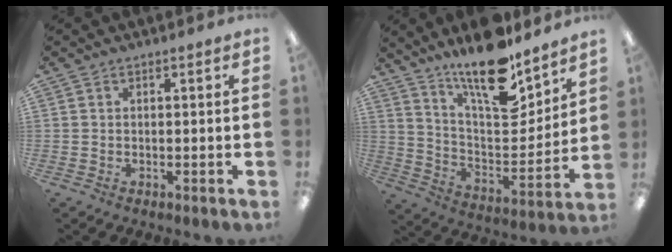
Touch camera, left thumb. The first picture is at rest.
{"total": 17.2, "force": [13.8, 5.0, 8.9], "torque": [-0.159, -0.098, 0.237]}